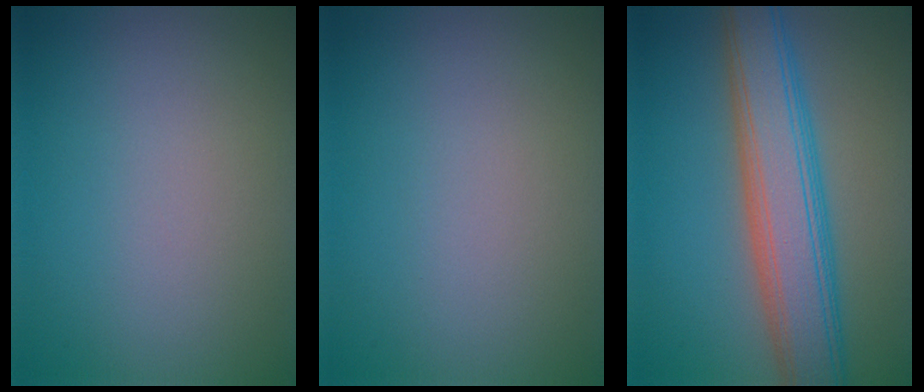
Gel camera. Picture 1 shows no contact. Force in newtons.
{"total": 0.0}
{"total": 8.3, "press": 8.3, "slide": 0.6}